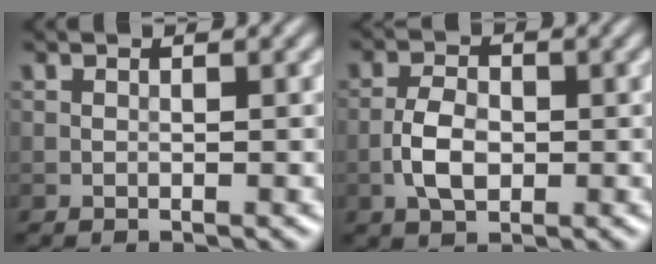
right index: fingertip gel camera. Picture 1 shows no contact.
{"total": 3.6, "force": [-0.9, 2.1, 2.8], "torque": [-0.052, 0.003, -0.020]}